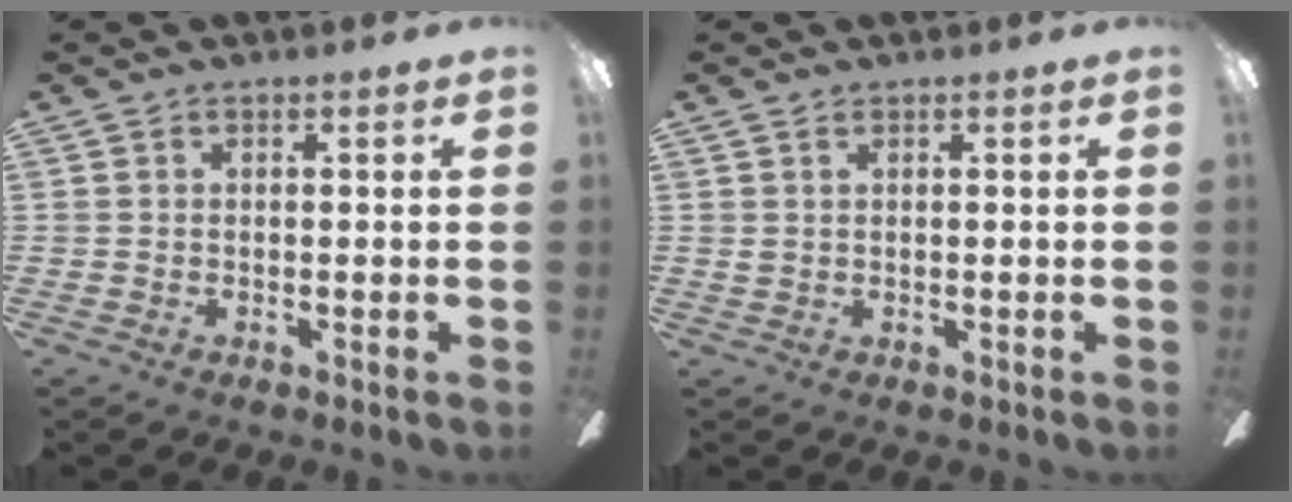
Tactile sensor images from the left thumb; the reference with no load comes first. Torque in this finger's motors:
{"motor_torque": [0.10, 0.29, -0.01, -0.12, -0.02]}